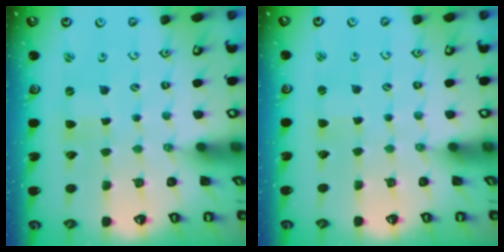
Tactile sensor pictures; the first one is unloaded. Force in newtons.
{"total": 1.4, "press": 1.4, "slide": 0.3}